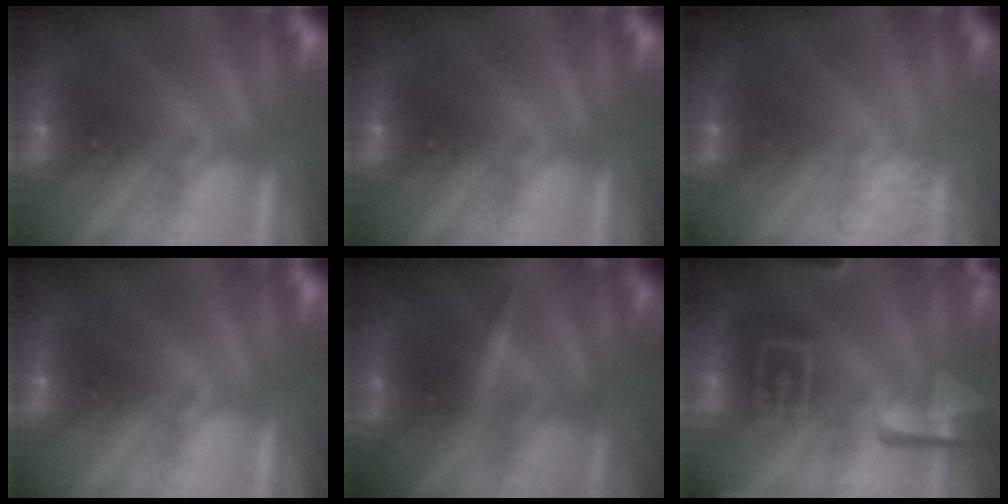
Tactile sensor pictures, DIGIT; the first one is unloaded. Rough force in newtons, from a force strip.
{"total": 0.0}
{"total": 1.8}
{"total": 0.0}
{"total": 2.4}
{"total": 5.8}